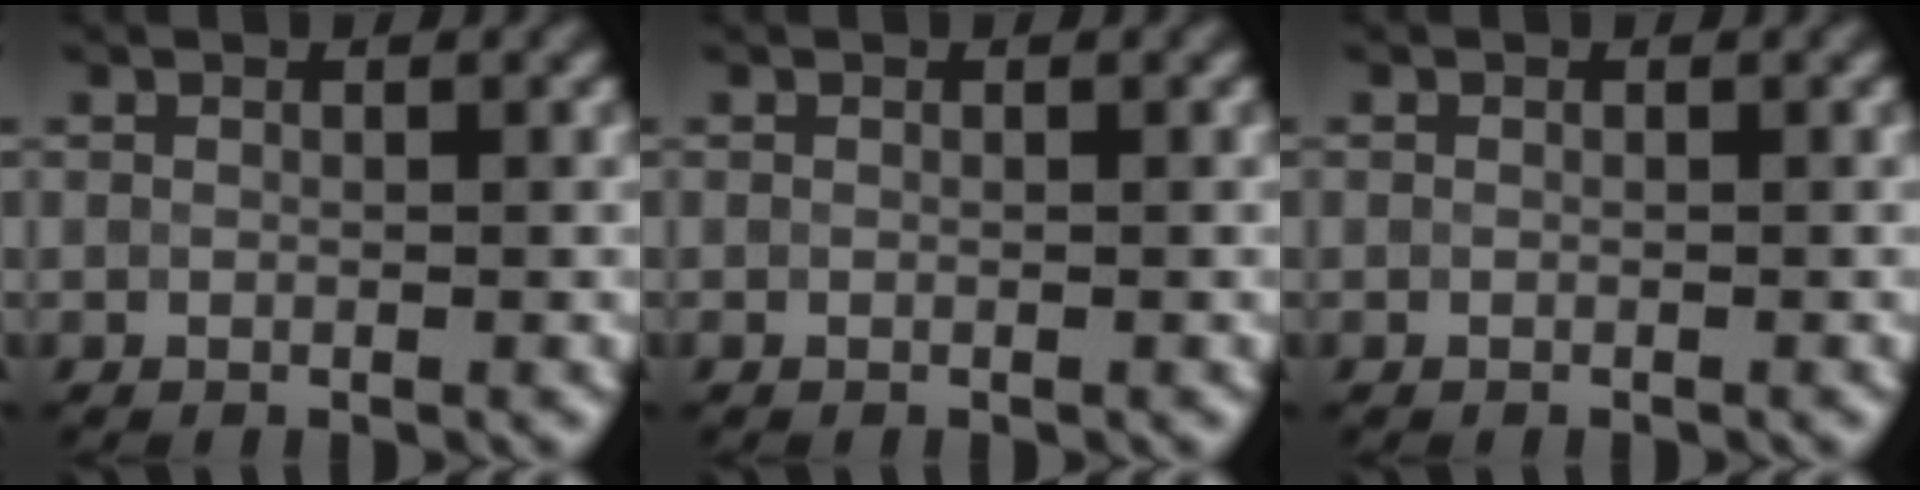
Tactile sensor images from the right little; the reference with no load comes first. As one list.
[{"total": 0.0}, {"total": 0.9, "force": [-0.4, -0.1, -0.8], "torque": [0.014, 0.002, 0.000]}]